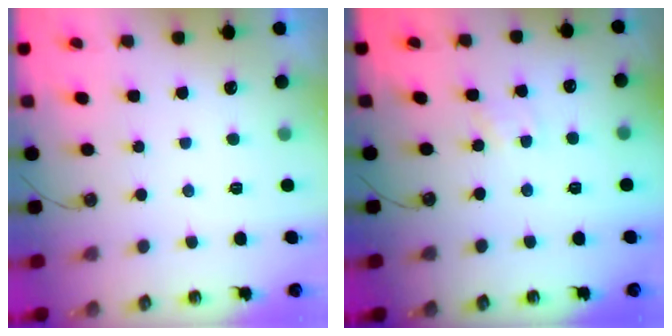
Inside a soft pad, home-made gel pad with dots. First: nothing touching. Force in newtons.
{"total": 2.2, "press": 2.2, "slide": 0.4}